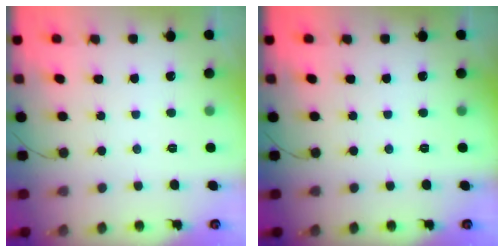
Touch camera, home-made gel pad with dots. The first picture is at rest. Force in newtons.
{"total": 0.0}